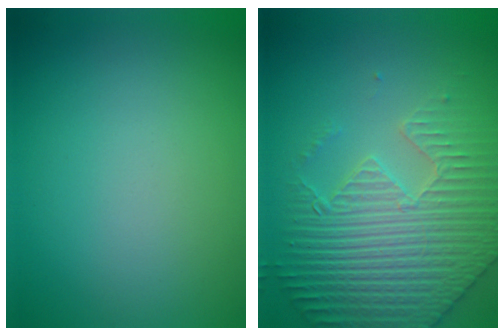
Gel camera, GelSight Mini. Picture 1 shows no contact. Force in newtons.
{"total": 6.7, "press": 5.7, "slide": 3.6}